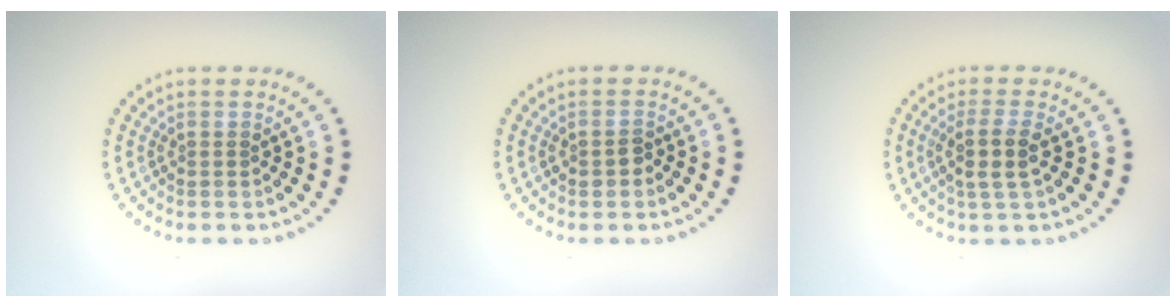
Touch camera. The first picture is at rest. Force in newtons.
{"total": 1.1, "press": 1.1, "slide": 0.3}
{"total": 2.8, "press": 2.4, "slide": 1.4}